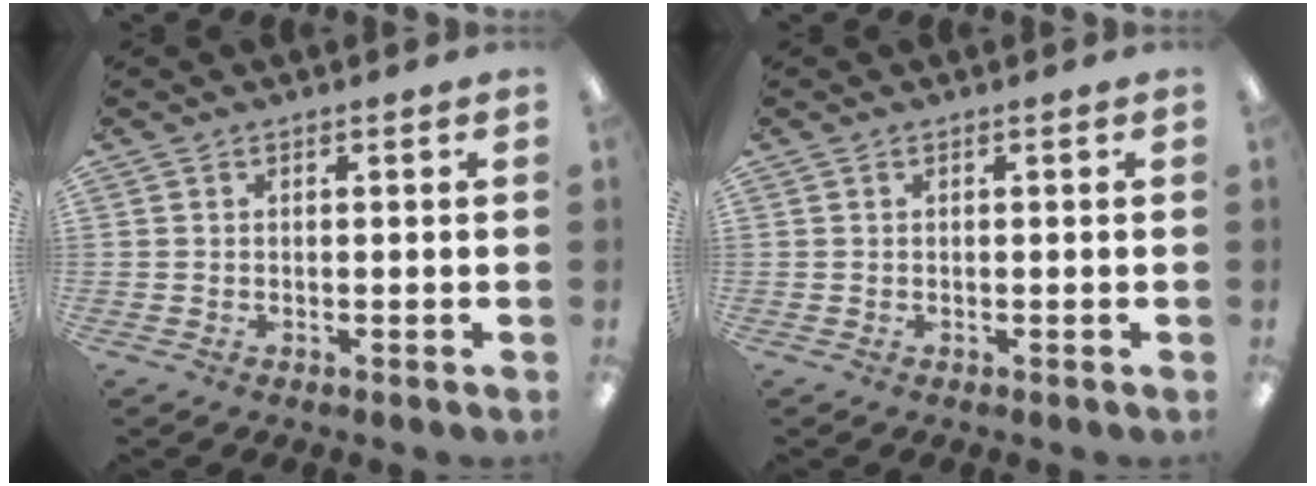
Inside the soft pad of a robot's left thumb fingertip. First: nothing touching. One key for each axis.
{"total": 0.0}